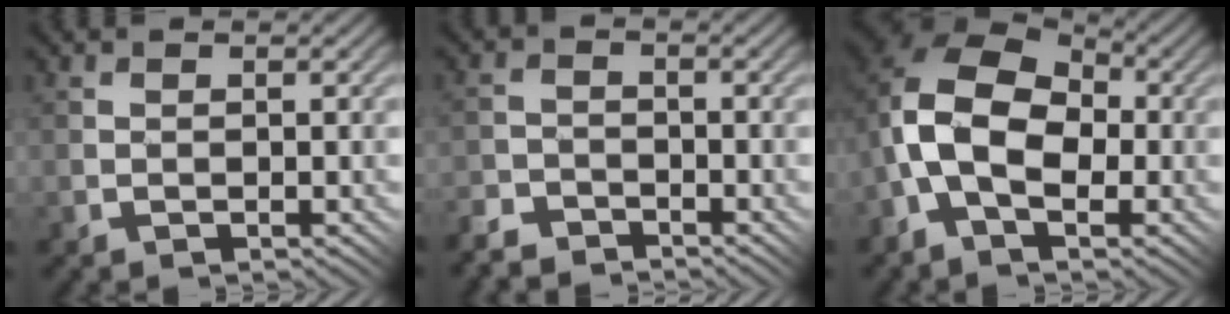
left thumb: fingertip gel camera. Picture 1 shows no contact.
{"total": 4.1, "force": [-3.9, 1.4, 0.4], "torque": [-0.005, 0.004, -0.078]}
{"total": 12.0, "force": [-1.9, 7.9, 8.8], "torque": [-0.174, 0.000, -0.047]}